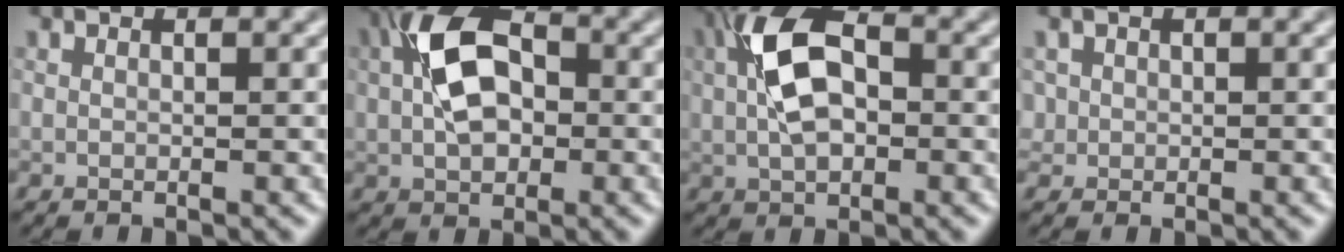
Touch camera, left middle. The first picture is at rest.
{"total": 7.2, "force": [-0.4, 4.5, 5.6], "torque": [-0.121, 0.017, -0.010]}
{"total": 6.8, "force": [-0.4, 3.9, 5.6], "torque": [-0.122, 0.016, -0.008]}
{"total": 0.6, "force": [-0.2, 0.0, -0.5], "torque": [0.001, 0.006, 0.010]}